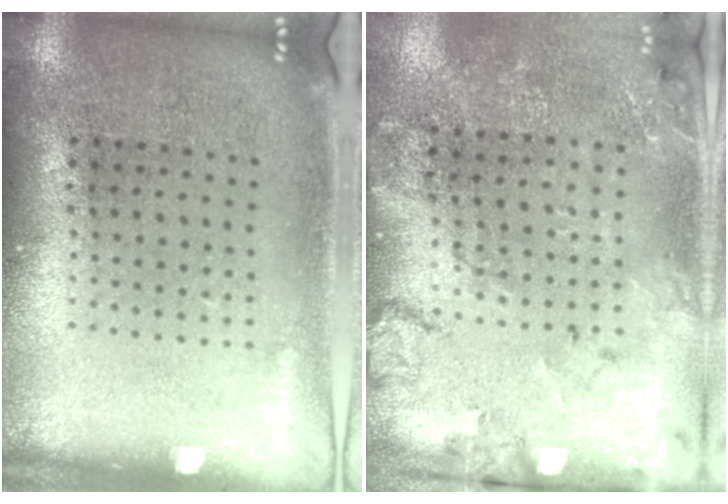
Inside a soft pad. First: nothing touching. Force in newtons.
{"total": 1.8, "press": 1.7, "slide": 0.7}